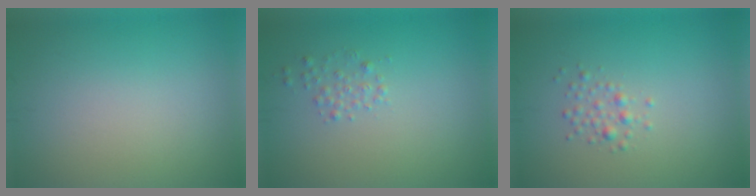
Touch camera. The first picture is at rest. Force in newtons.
{"total": 1.1, "press": 1.1, "slide": 0.0}
{"total": 1.3, "press": 1.3, "slide": 0.1}